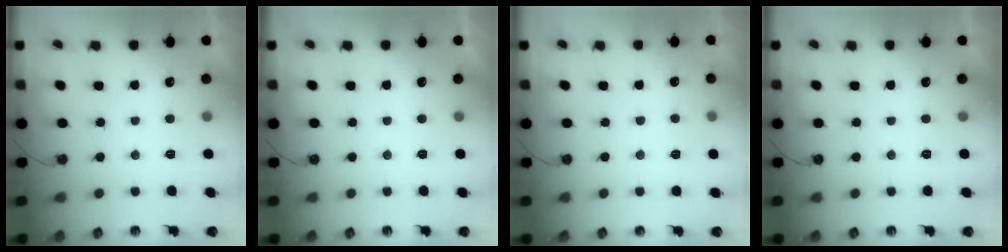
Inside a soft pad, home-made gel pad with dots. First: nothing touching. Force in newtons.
{"total": 0.0}
{"total": 2.0, "press": 2.0, "slide": 0.4}
{"total": 0.0}